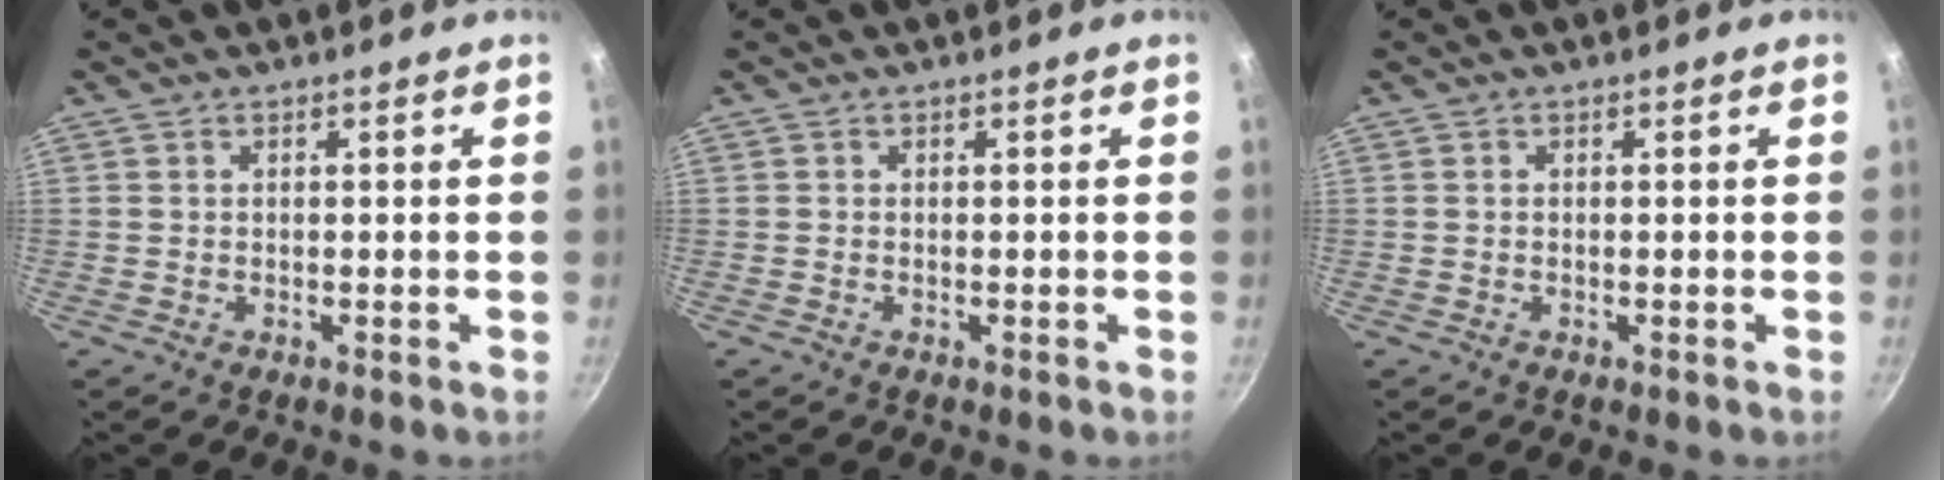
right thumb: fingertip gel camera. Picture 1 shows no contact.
{"total": 0.0}
{"total": 0.0}